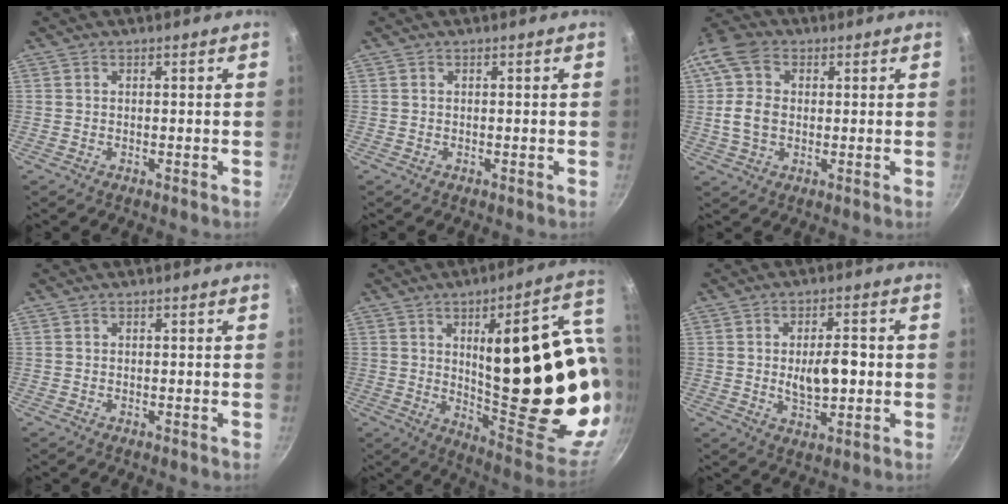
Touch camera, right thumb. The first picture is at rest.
{"total": 0.0}
{"total": 10.9, "force": [1.1, 8.2, 7.1], "torque": [-0.132, 0.013, 0.009]}
{"total": 0.0}
{"total": 32.5, "force": [1.6, 11.3, 30.4], "torque": [-0.394, -0.017, 0.052]}
{"total": 8.0, "force": [-0.2, 3.9, 7.0], "torque": [-0.092, 0.001, 0.001]}